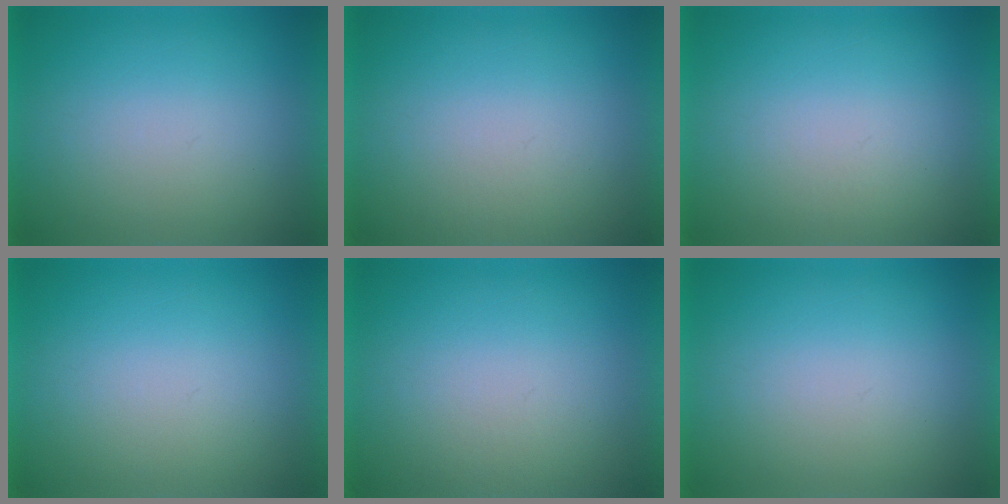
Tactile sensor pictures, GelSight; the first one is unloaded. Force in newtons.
{"total": 1.1}
{"total": 1.2}
{"total": 0.0}
{"total": 1.2}
{"total": 0.0}